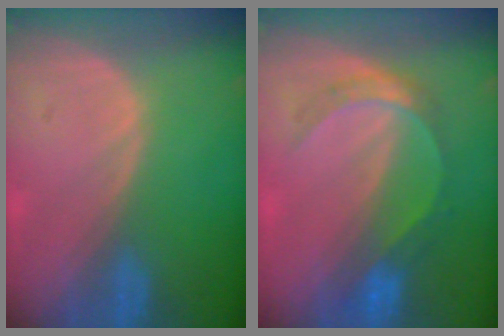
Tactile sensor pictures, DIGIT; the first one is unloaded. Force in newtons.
{"total": 5.8, "press": 5.1, "slide": 2.7}